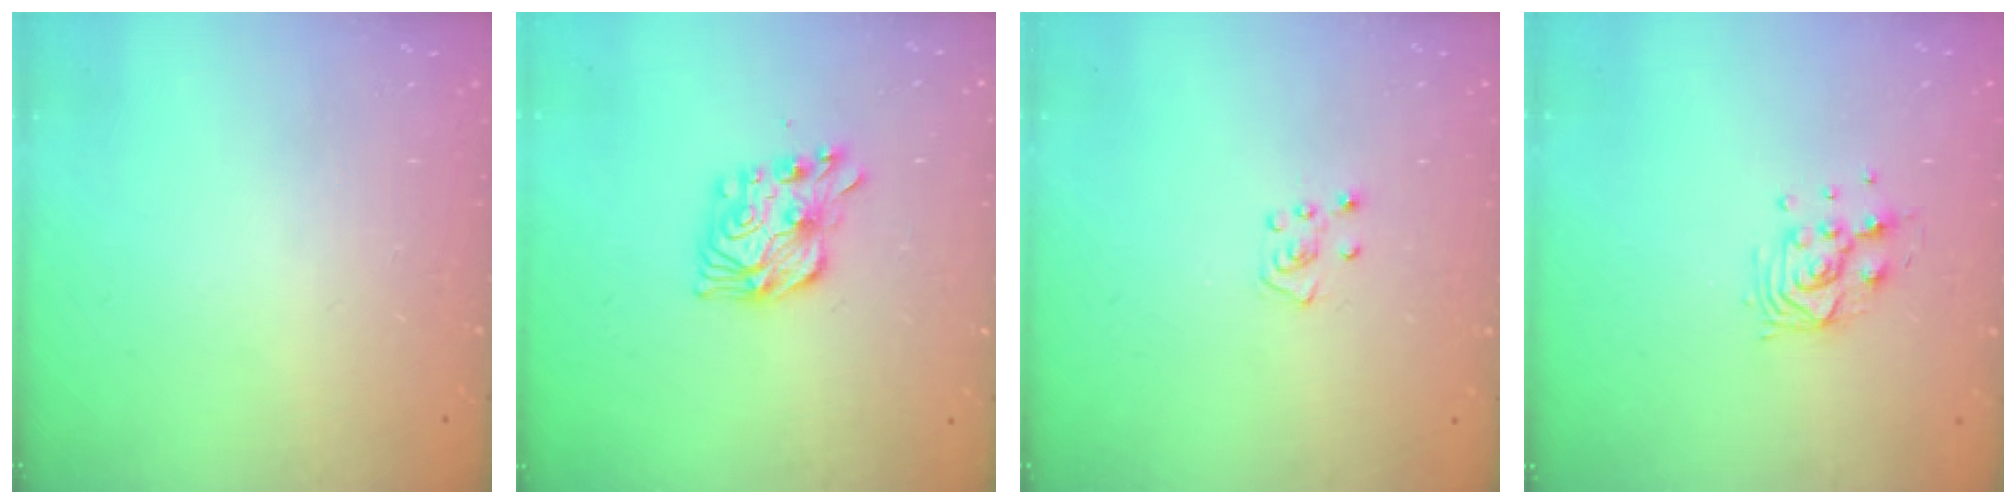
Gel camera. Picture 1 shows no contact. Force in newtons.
{"total": 11.5, "press": 11.5, "slide": 0.4}
{"total": 4.8, "press": 4.8, "slide": 0.4}
{"total": 9.0, "press": 8.9, "slide": 1.5}